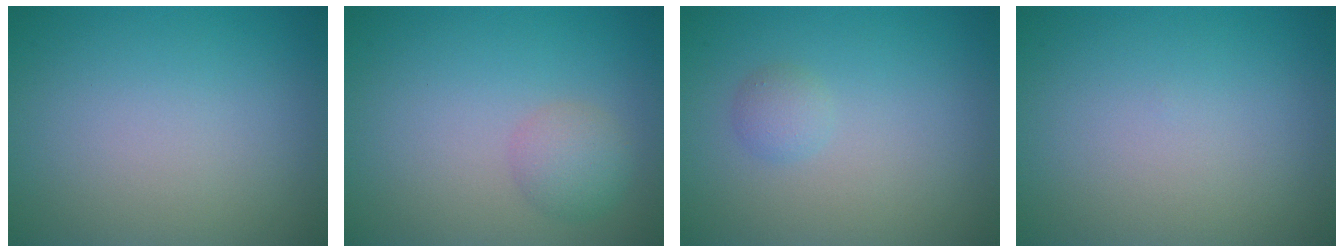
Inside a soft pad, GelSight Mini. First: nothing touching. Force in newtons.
{"total": 2.2, "press": 2.2, "slide": 0.0}
{"total": 1.1, "press": 1.1, "slide": 0.0}
{"total": 0.0}